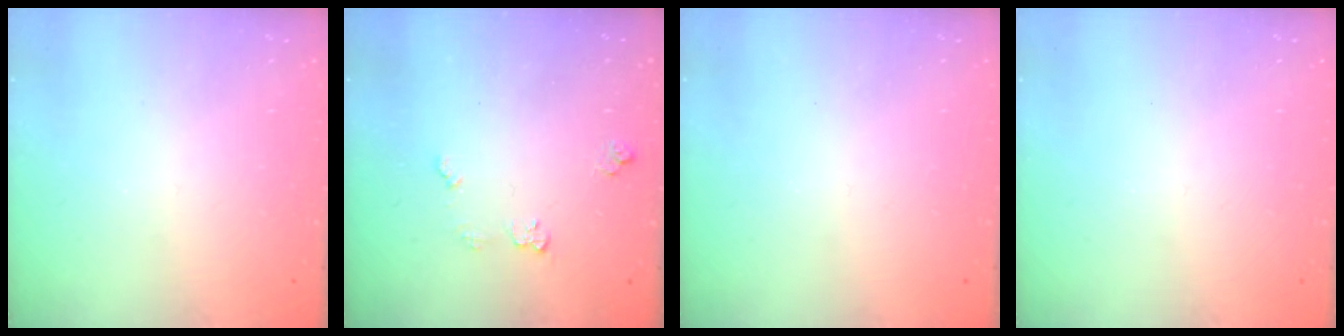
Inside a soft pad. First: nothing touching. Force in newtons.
{"total": 5.9, "press": 5.8, "slide": 0.6}
{"total": 0.0}
{"total": 0.0}